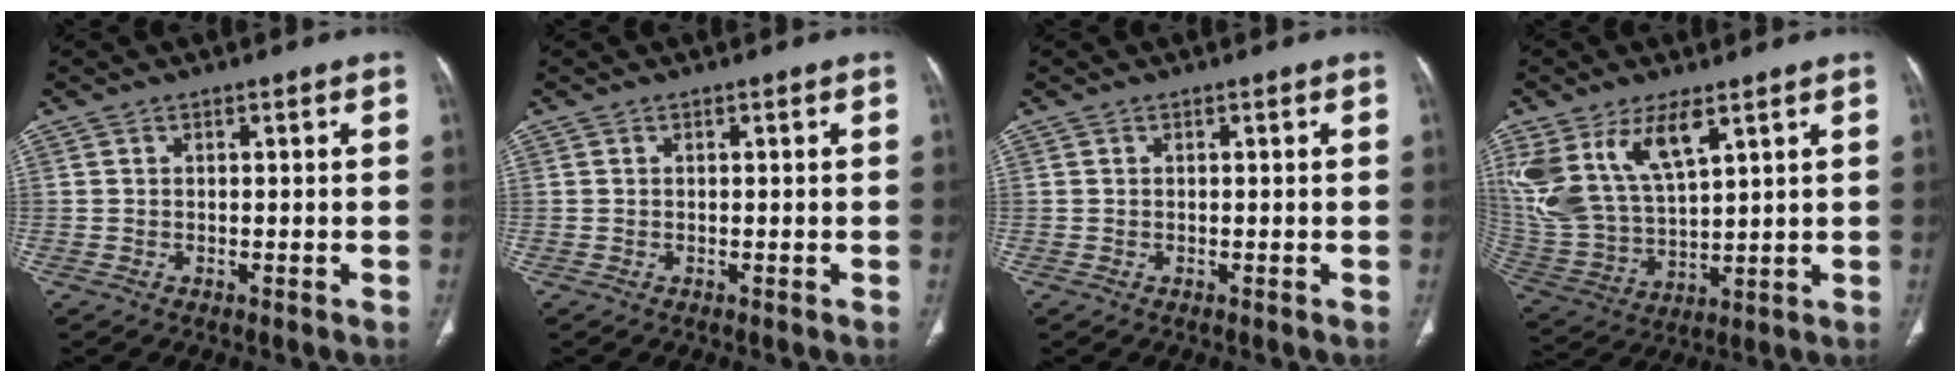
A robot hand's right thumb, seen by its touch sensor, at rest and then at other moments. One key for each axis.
{"total": 0.0}
{"total": 0.0}
{"total": 16.1, "fx": 8.3, "fy": 7.5, "fz": 11.6, "tx": -0.235, "ty": -0.029, "tz": 0.179}